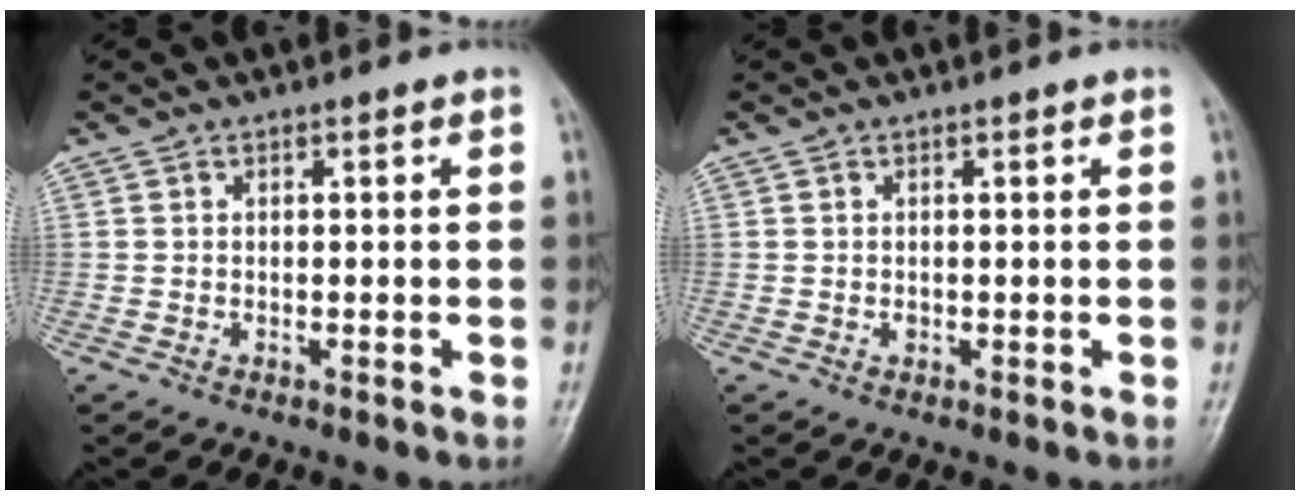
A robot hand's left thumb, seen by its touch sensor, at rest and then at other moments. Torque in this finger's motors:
{"motor_torque": [-0.06, 0.08, -0.04, -0.01, -0.04]}